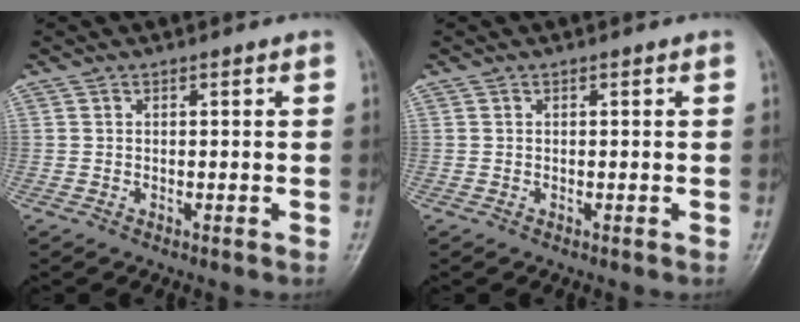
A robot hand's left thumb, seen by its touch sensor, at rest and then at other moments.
{"total": 0.0}